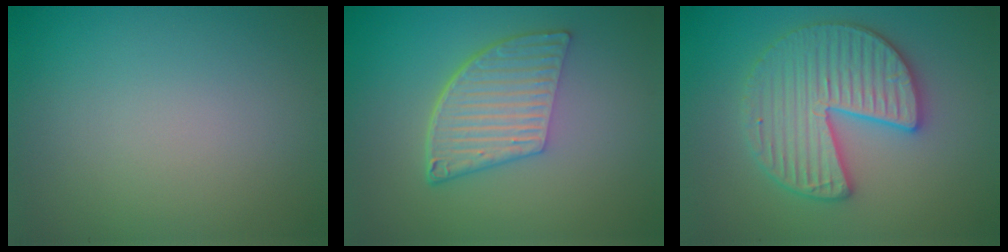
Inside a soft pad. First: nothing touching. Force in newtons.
{"total": 6.1, "press": 4.1, "slide": 4.5}
{"total": 5.9, "press": 5.8, "slide": 0.9}